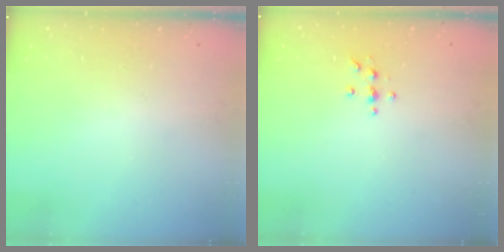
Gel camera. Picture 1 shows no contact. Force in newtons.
{"total": 3.8, "press": 3.7, "slide": 0.5}